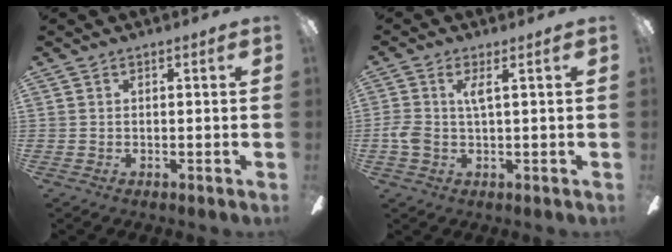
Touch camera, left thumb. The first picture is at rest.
{"total": 4.5, "force": [0.5, 1.4, 4.3], "torque": [-0.097, -0.002, 0.003]}